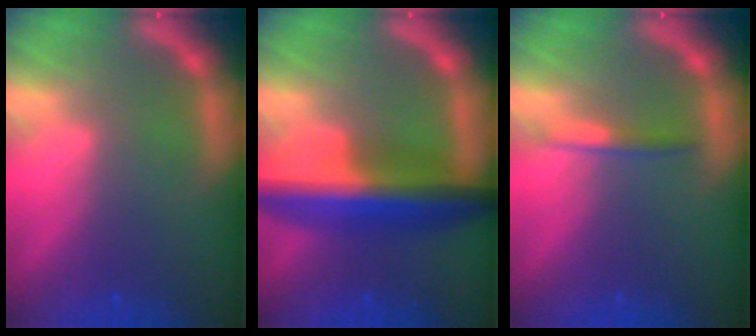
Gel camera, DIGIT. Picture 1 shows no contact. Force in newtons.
{"total": 8.4}
{"total": 1.4}